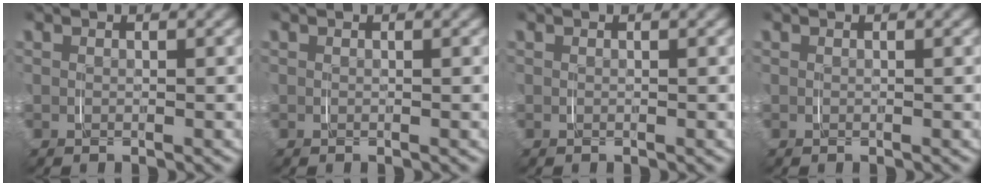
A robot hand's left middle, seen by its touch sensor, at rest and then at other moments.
{"total": 0.0}
{"total": 0.0}
{"total": 0.0}